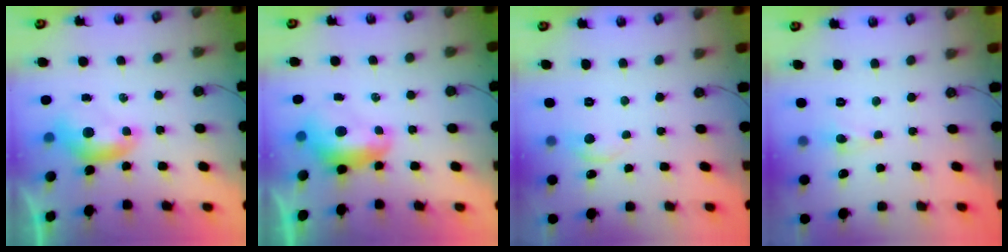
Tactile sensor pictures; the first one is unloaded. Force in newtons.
{"total": 1.6, "press": 1.5, "slide": 0.7}
{"total": 1.1, "press": 1.0, "slide": 0.6}
{"total": 0.6, "press": 0.5, "slide": 0.3}